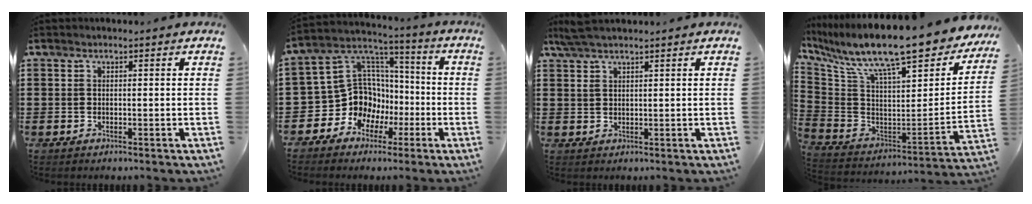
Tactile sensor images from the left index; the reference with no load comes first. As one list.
[{"total": 11.3, "force": [-2.9, 10.3, 3.6], "torque": [-0.127, -0.008, -0.049]}, {"total": 3.0, "force": [2.2, 0.6, 1.9], "torque": [-0.042, 0.004, 0.041]}, {"total": 13.7, "force": [10.6, 1.7, 8.5], "torque": [-0.182, -0.081, 0.172]}]